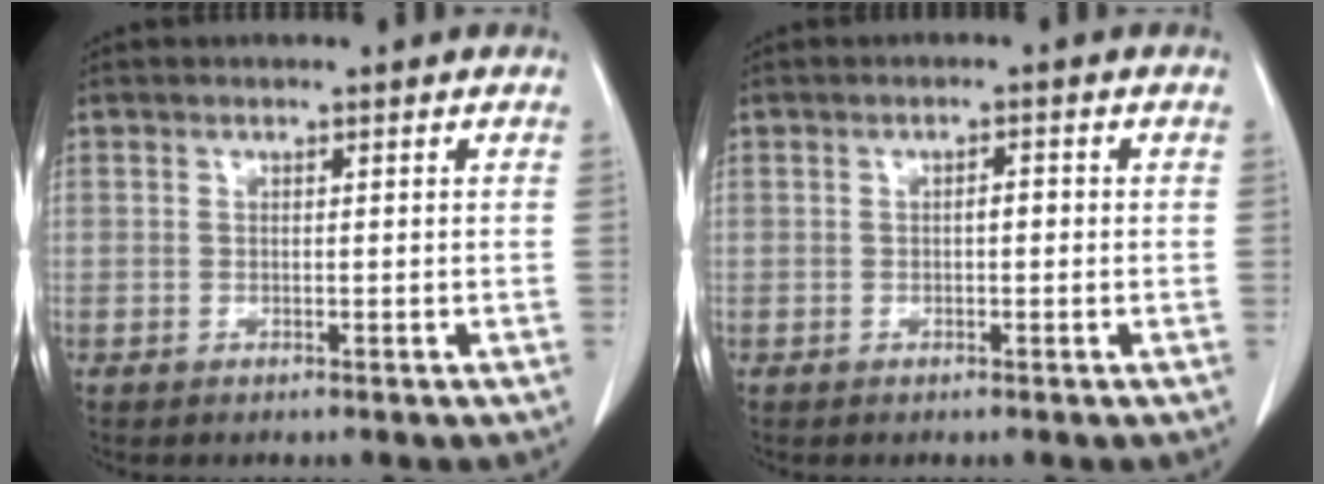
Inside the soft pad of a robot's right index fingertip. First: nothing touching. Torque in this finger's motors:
{"motor_torque": [0.22, -0.07, 0.03, 0.01]}